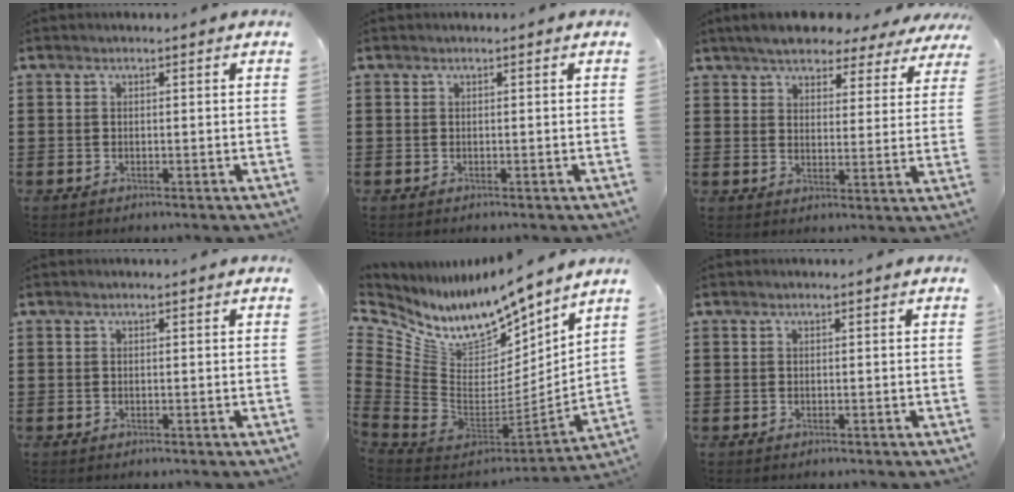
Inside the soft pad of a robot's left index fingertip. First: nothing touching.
{"total": 0.0}
{"total": 5.3, "force": [5.0, 1.1, 1.4], "torque": [-0.051, -0.016, 0.088]}
{"total": 0.0}
{"total": 10.1, "force": [9.0, 3.5, 3.0], "torque": [-0.110, -0.098, 0.156]}
{"total": 0.0}